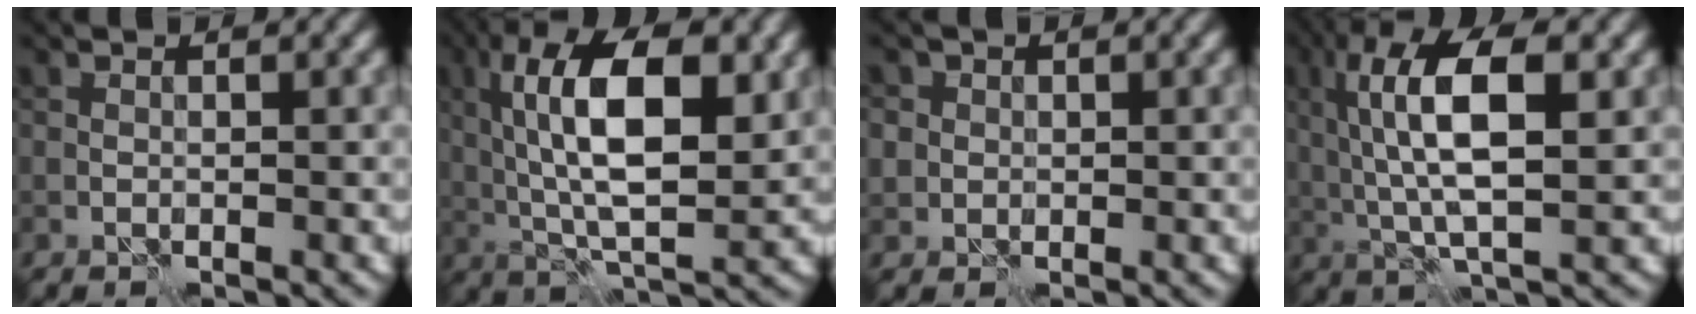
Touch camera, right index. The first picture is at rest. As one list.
[{"total": 10.7, "force": [2.3, 4.2, 9.6], "torque": [-0.170, 0.008, 0.036]}, {"total": 2.4, "force": [0.8, 2.1, 0.7], "torque": [-0.003, 0.008, 0.014]}, {"total": 9.1, "force": [1.8, 3.3, 8.3], "torque": [-0.160, 0.010, 0.028]}]